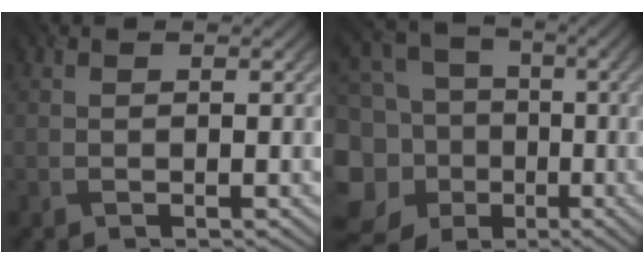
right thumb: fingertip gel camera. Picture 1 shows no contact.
{"total": 15.2, "force": [-2.4, 14.3, 4.6], "torque": [-0.204, -0.006, -0.054]}